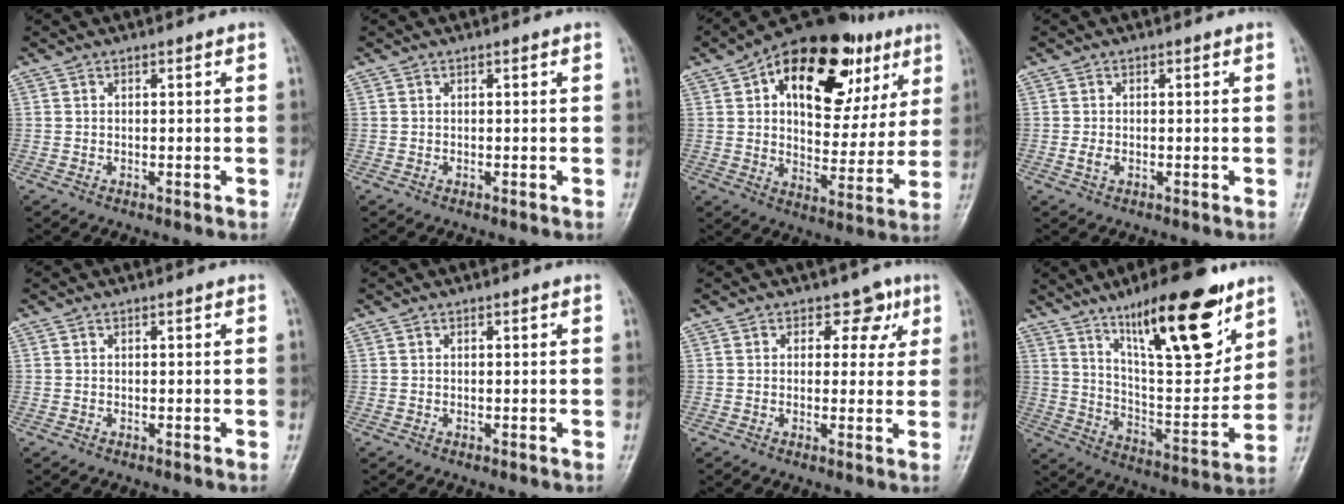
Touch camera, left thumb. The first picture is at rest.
{"total": 0.0}
{"total": 26.2, "force": [11.3, 14.5, 18.6], "torque": [-0.228, 0.002, 0.171]}
{"total": 1.6, "force": [-0.3, 1.1, 1.2], "torque": [-0.025, -0.002, -0.009]}
{"total": 0.0}
{"total": 0.0}
{"total": 4.9, "force": [2.2, 3.7, 2.4], "torque": [0.008, -0.004, 0.022]}
{"total": 21.8, "force": [13.3, 6.4, 16.0], "torque": [-0.213, -0.069, 0.225]}